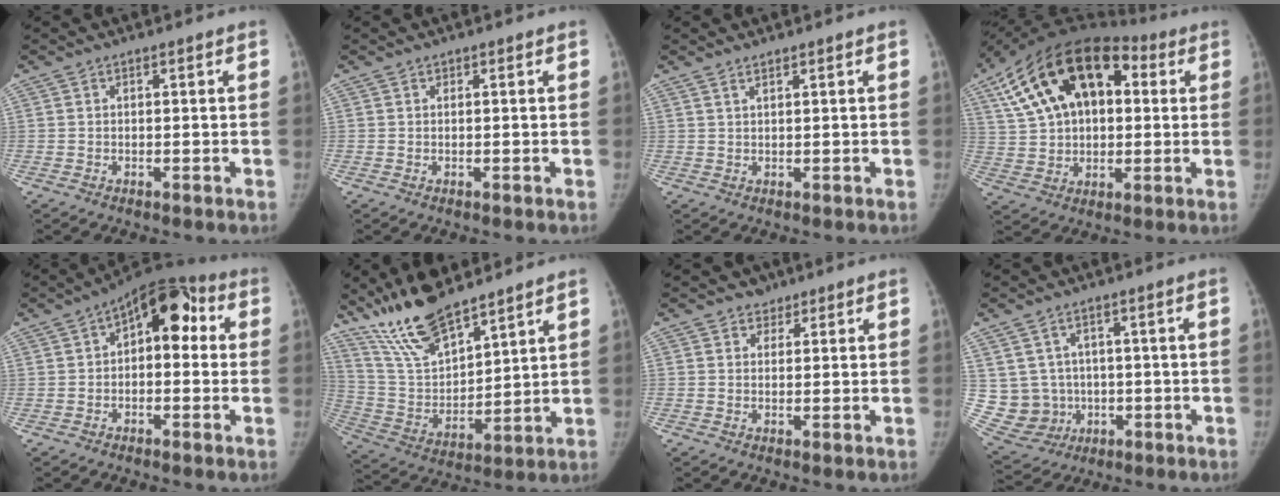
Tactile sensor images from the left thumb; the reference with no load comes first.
{"total": 0.0}
{"total": 1.1, "force": [0.9, 0.0, 0.6], "torque": [-0.011, -0.002, 0.020]}
{"total": 23.0, "force": [7.1, 13.9, 16.9], "torque": [-0.281, 0.022, 0.112]}
{"total": 11.6, "force": [2.1, 6.4, 9.4], "torque": [-0.083, 0.030, 0.014]}
{"total": 15.4, "force": [12.8, 4.2, 7.7], "torque": [-0.128, -0.064, 0.256]}
{"total": 2.0, "force": [1.4, 1.4, -0.1], "torque": [0.015, -0.006, 0.016]}
{"total": 9.2, "force": [0.3, 8.9, 2.3], "torque": [-0.027, 0.008, 0.028]}